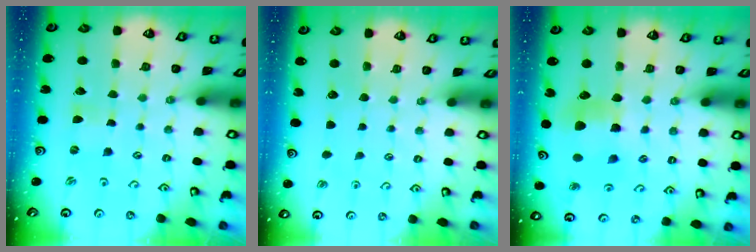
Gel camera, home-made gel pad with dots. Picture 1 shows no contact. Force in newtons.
{"total": 0.0}
{"total": 8.0, "press": 8.0, "slide": 0.9}